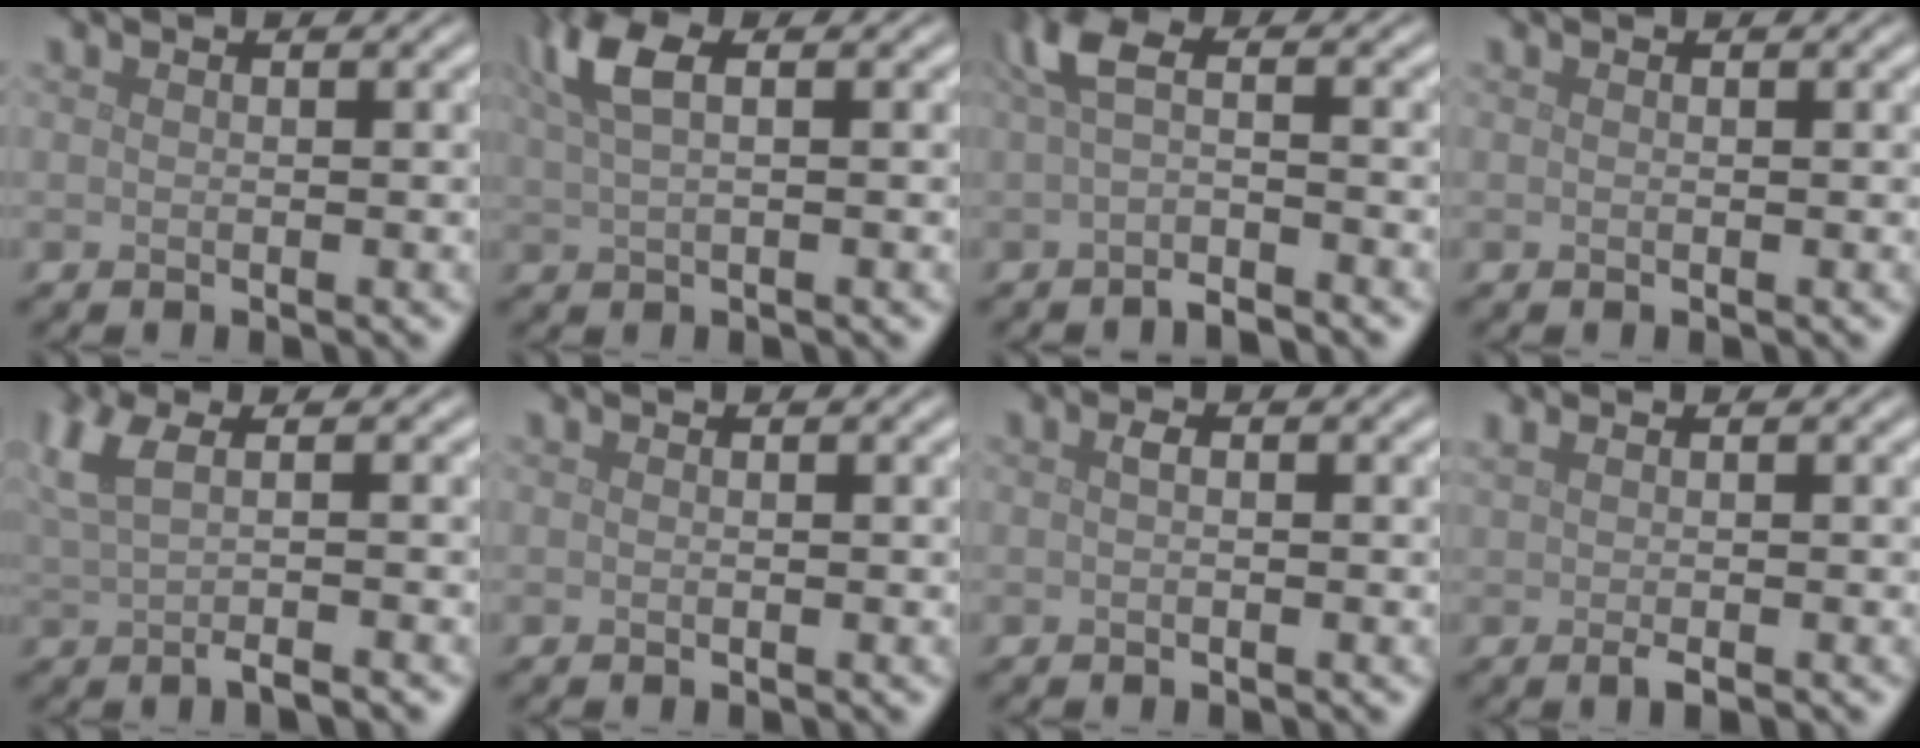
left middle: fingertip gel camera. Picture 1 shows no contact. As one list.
[{"total": 4.2, "force": [2.0, 1.5, 3.4], "torque": [-0.074, 0.011, 0.037]}, {"total": 3.4, "force": [-0.8, 1.0, 3.2], "torque": [-0.065, -0.005, -0.017]}, {"total": 0.0}, {"total": 4.5, "force": [0.5, 1.5, 4.2], "torque": [-0.068, 0.004, 0.005]}, {"total": 0.0}, {"total": 0.7, "force": [0.1, 0.3, 0.6], "torque": [-0.014, 0.002, 0.001]}, {"total": 1.8, "force": [0.2, 0.5, 1.7], "torque": [-0.028, 0.003, 0.002]}]